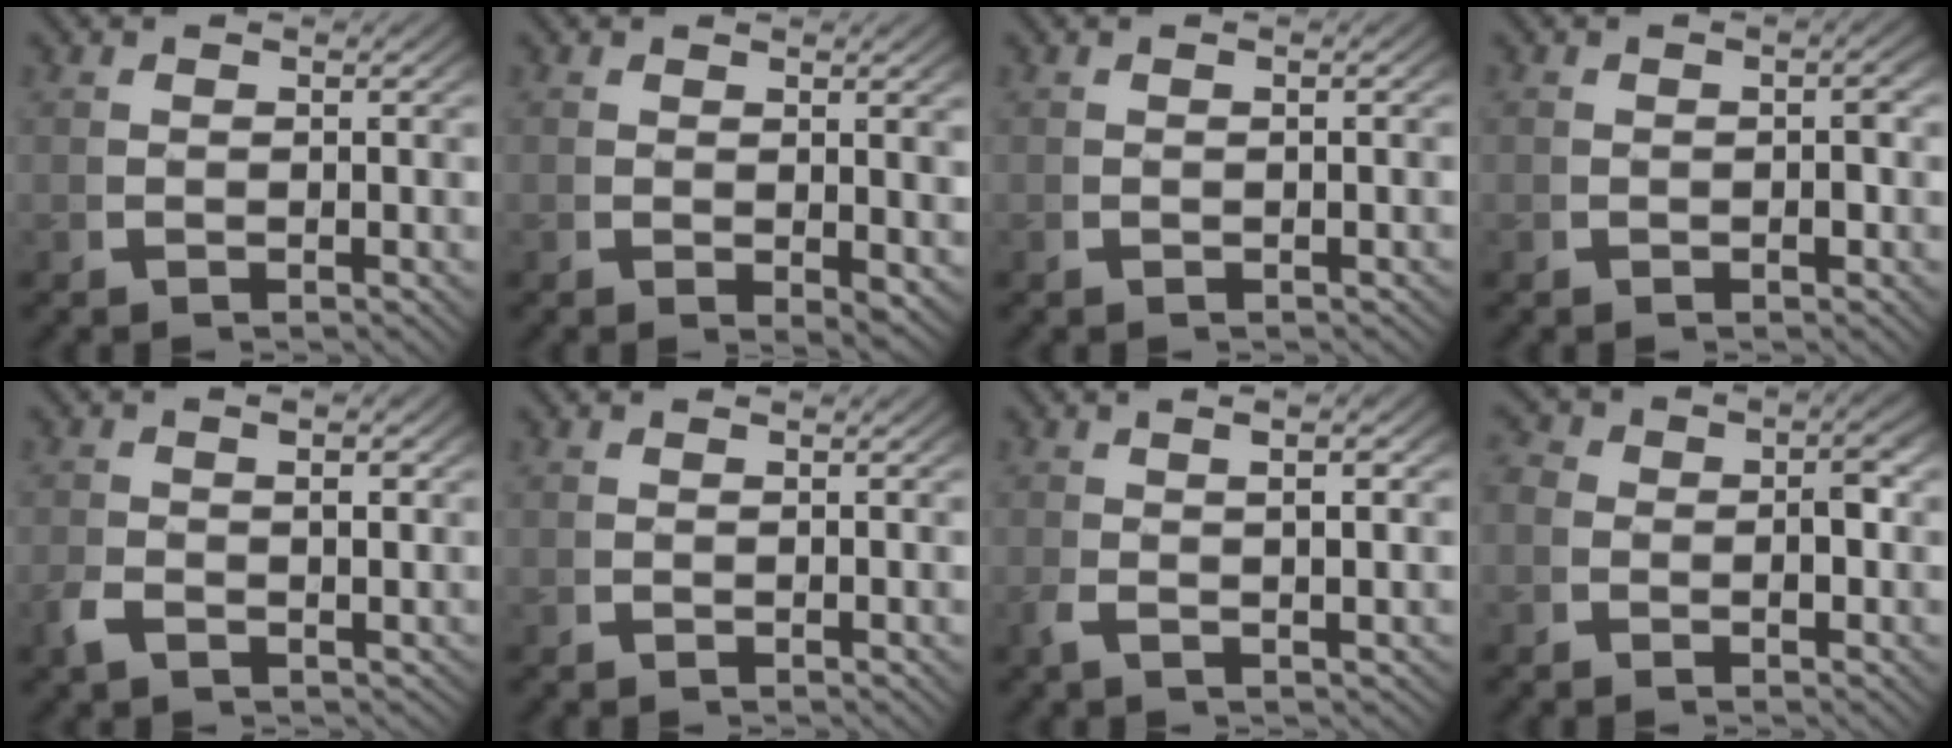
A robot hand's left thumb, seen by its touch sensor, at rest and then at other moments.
{"total": 1.8, "force": [0.7, 0.7, 1.5], "torque": [-0.020, -0.008, 0.014]}
{"total": 0.6, "force": [-0.5, 0.2, 0.4], "torque": [-0.007, 0.001, -0.007]}
{"total": 1.3, "force": [-0.3, 0.7, 1.0], "torque": [-0.014, -0.002, -0.005]}
{"total": 2.3, "force": [-0.8, 1.6, 1.5], "torque": [-0.036, -0.004, -0.013]}
{"total": 0.0}
{"total": 2.3, "force": [0.0, 0.8, 2.2], "torque": [-0.045, -0.001, -0.001]}
{"total": 3.7, "force": [-0.5, 2.9, 2.3], "torque": [-0.042, -0.003, -0.018]}